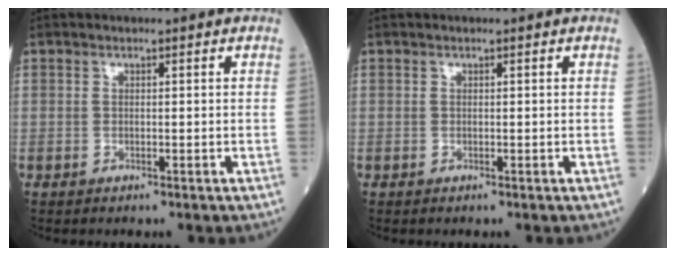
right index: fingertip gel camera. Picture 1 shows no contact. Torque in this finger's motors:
{"motor_torque": [-0.05, 0.03, -0.02, 0.00]}